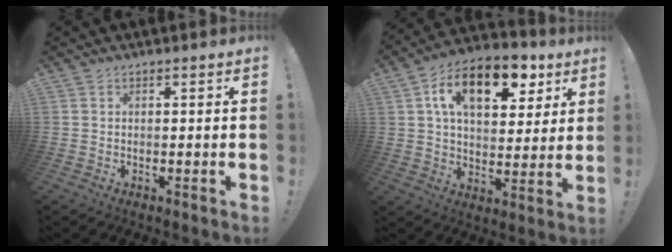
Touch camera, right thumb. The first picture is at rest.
{"total": 17.0, "force": [7.7, 9.3, 11.9], "torque": [-0.176, -0.029, 0.128]}